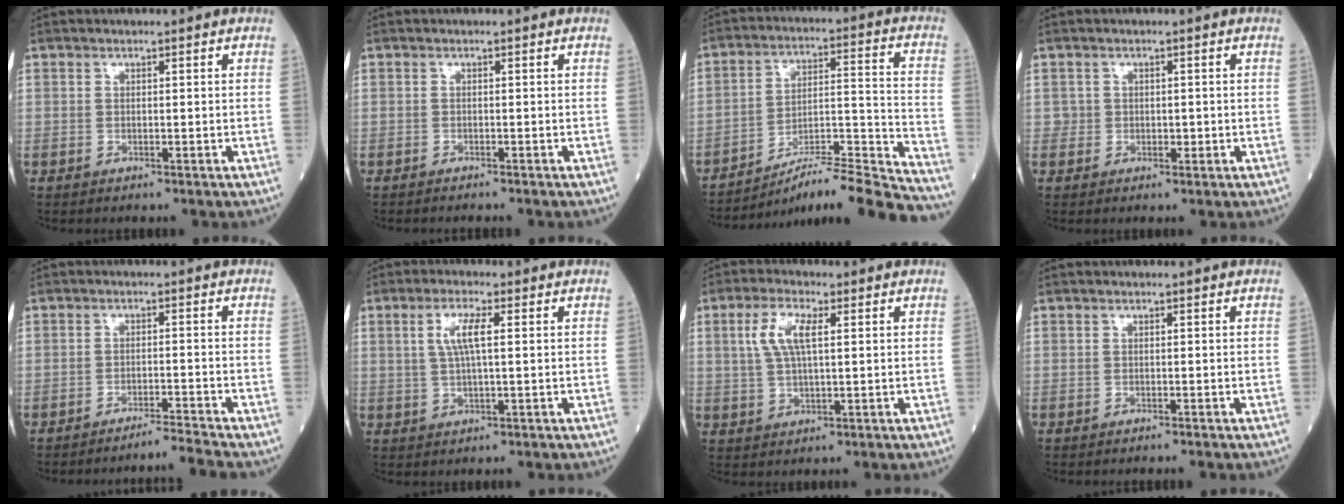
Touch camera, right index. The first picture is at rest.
{"total": 1.5, "force": [-1.3, 0.0, 0.6], "torque": [-0.011, 0.000, -0.014]}
{"total": 19.4, "force": [-17.9, -0.8, 7.4], "torque": [-0.096, 0.020, -0.273]}
{"total": 1.6, "force": [0.0, 1.4, 0.6], "torque": [-0.007, 0.003, 0.004]}
{"total": 4.4, "force": [-3.8, -2.2, -0.1], "torque": [0.001, -0.009, -0.058]}
{"total": 4.6, "force": [1.2, 0.6, 4.4], "torque": [-0.092, 0.007, 0.027]}
{"total": 5.8, "force": [1.8, 1.6, 5.3], "torque": [-0.121, 0.010, 0.040]}
{"total": 0.8, "force": [-0.7, -0.1, 0.4], "torque": [-0.006, 0.001, -0.006]}